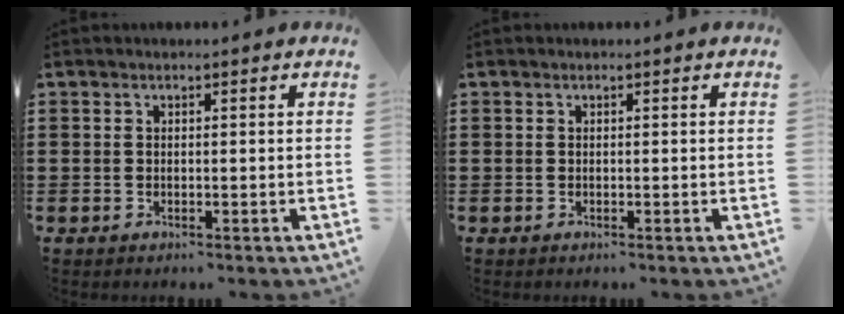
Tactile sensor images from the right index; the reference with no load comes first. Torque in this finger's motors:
{"motor_torque": [1.63, 0.51, 0.00, 0.00]}